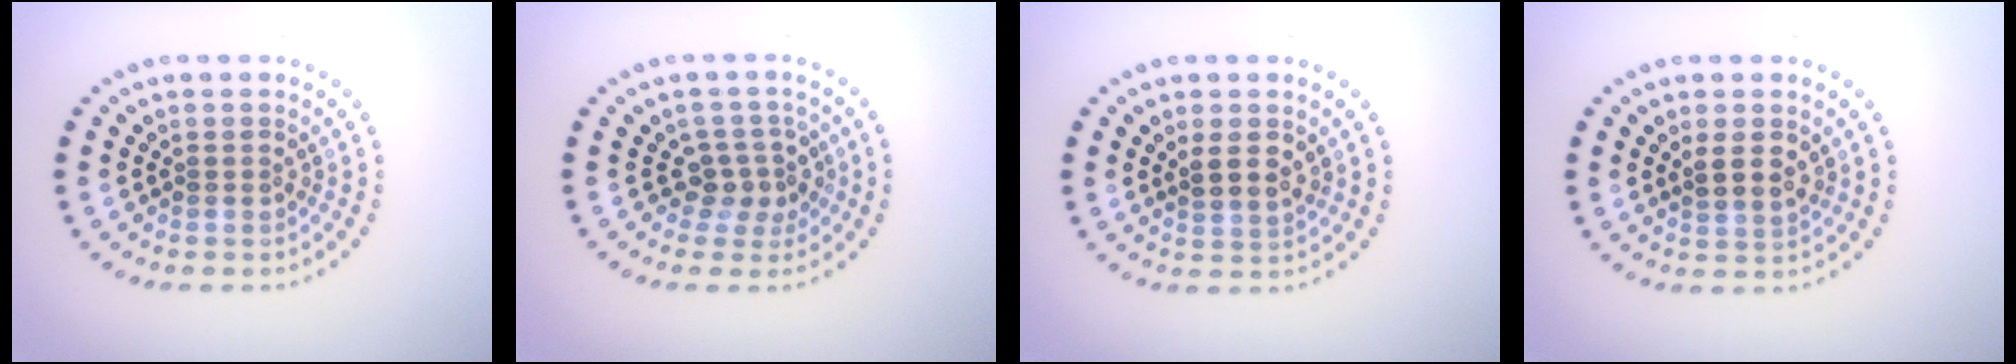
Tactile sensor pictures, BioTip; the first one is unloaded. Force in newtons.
{"total": 2.6, "press": 2.0, "slide": 1.6}
{"total": 2.4, "press": 2.2, "slide": 0.8}
{"total": 2.4, "press": 2.2, "slide": 0.8}